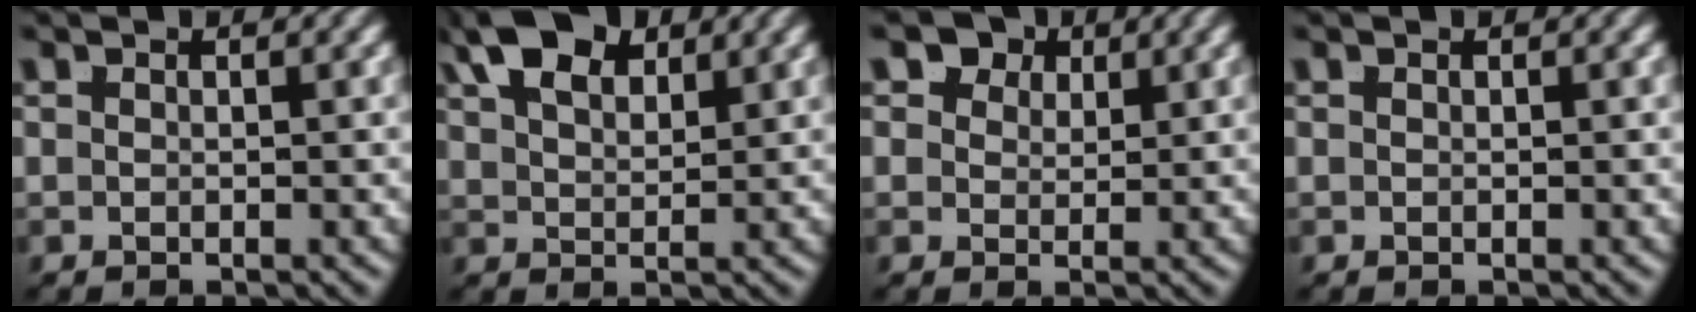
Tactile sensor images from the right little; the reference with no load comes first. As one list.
[{"total": 4.4, "force": [2.9, 1.9, 2.8], "torque": [-0.045, -0.003, 0.059]}, {"total": 5.9, "force": [2.5, 4.5, 2.8], "torque": [-0.050, -0.002, 0.039]}, {"total": 0.0}]